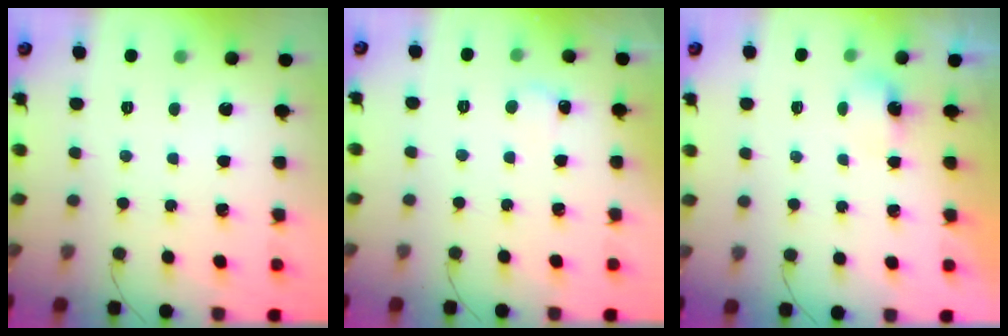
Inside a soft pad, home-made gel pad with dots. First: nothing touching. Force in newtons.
{"total": 3.9, "press": 3.7, "slide": 1.1}
{"total": 3.3, "press": 3.1, "slide": 1.1}